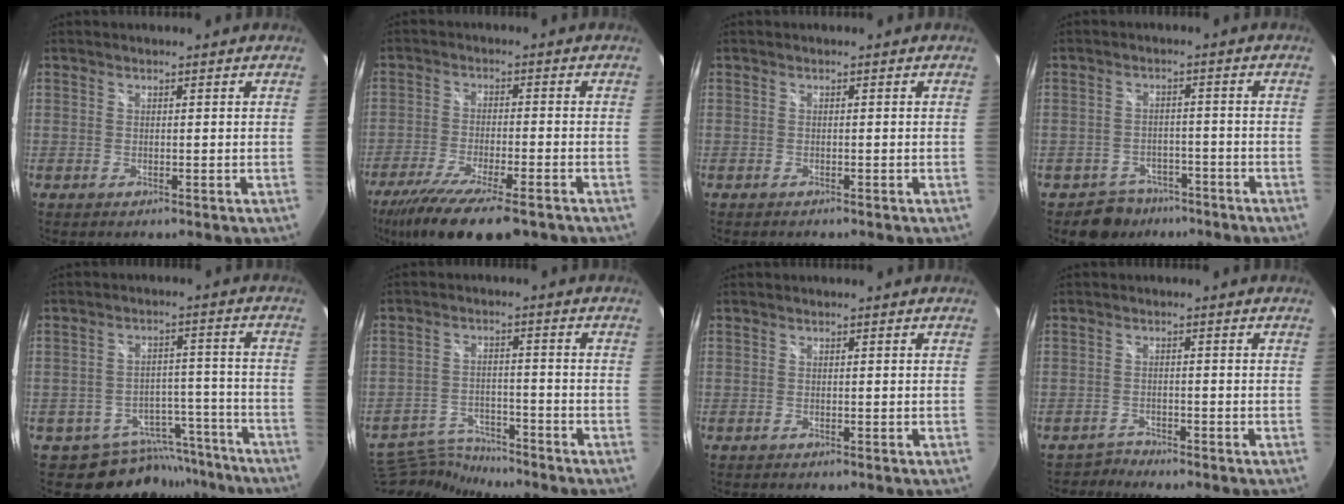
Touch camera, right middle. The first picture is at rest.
{"total": 16.0, "force": [-11.8, 3.6, 10.2], "torque": [-0.205, -0.056, -0.196]}
{"total": 0.7, "force": [-0.7, 0.2, 0.2], "torque": [-0.004, -0.005, -0.012]}
{"total": 6.1, "force": [-4.6, 4.1, 0.2], "torque": [-0.015, 0.019, -0.066]}
{"total": 11.3, "force": [-9.7, 5.7, 1.3], "torque": [-0.019, 0.035, -0.122]}
{"total": 8.7, "force": [-8.5, 1.4, 0.9], "torque": [-0.037, 0.001, -0.149]}
{"total": 0.0}
{"total": 2.0, "force": [-1.8, 0.4, -0.7], "torque": [0.010, 0.004, -0.035]}